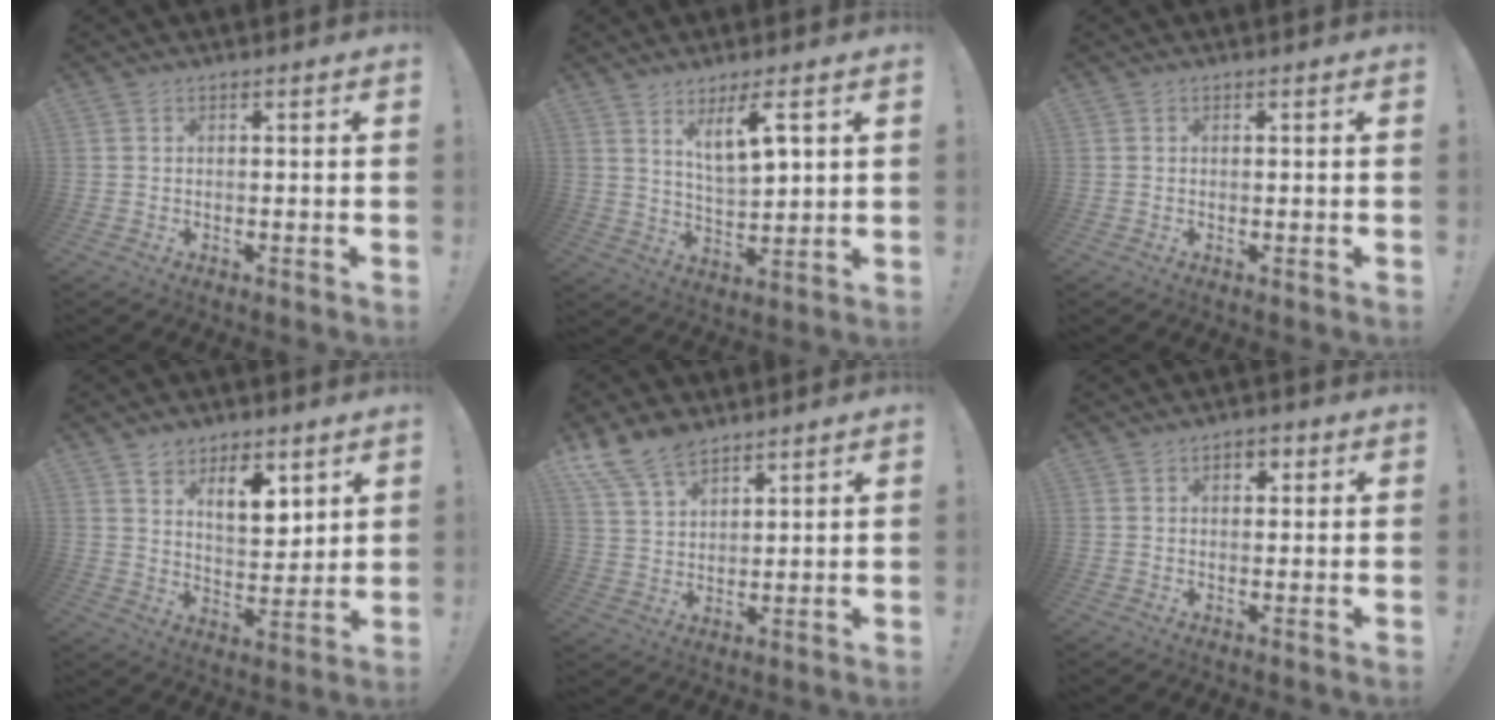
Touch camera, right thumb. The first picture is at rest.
{"total": 9.0, "force": [5.3, 1.8, 7.0], "torque": [-0.120, -0.024, 0.089]}
{"total": 0.0}
{"total": 9.4, "force": [6.7, 4.7, 4.5], "torque": [-0.057, -0.045, 0.121]}
{"total": 11.3, "force": [8.8, 5.7, 4.4], "torque": [-0.084, -0.049, 0.170]}
{"total": 3.2, "force": [0.9, 2.1, 2.2], "torque": [-0.028, 0.003, 0.012]}